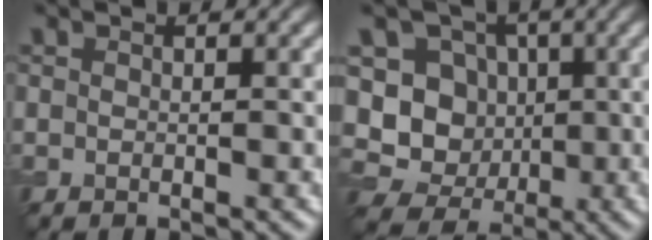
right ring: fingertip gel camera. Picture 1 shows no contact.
{"total": 8.0, "force": [0.4, 7.4, 3.0], "torque": [-0.042, 0.006, -0.020]}